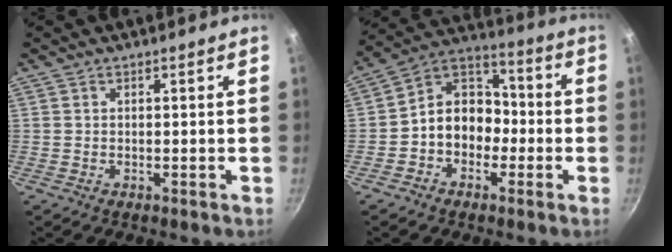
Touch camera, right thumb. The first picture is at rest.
{"total": 11.2, "force": [-2.5, 9.0, 6.2], "torque": [-0.052, 0.054, -0.063]}